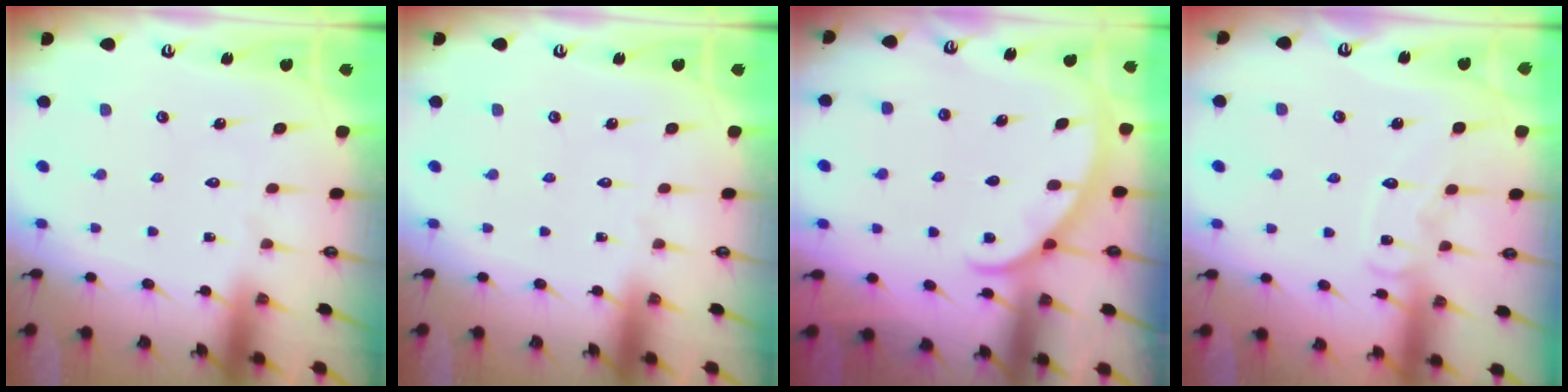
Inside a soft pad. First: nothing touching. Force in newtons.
{"total": 0.0}
{"total": 1.9, "press": 1.9, "slide": 0.2}
{"total": 8.1, "press": 8.1, "slide": 0.6}